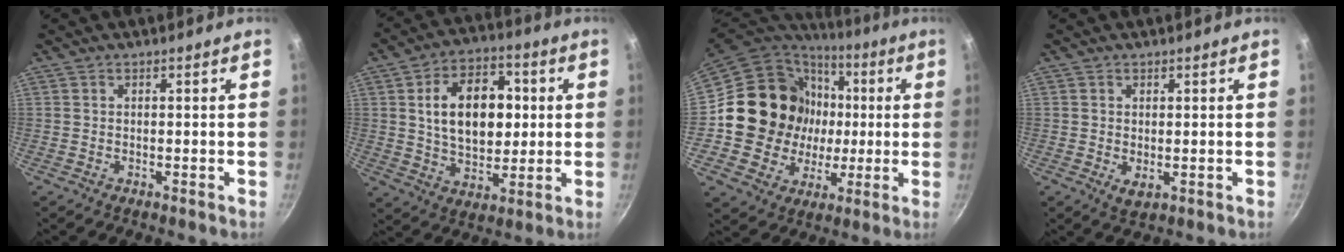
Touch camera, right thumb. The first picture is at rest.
{"total": 16.3, "force": [2.5, 10.8, 12.0], "torque": [-0.154, 0.003, 0.040]}
{"total": 20.9, "force": [1.3, 19.0, 8.6], "torque": [-0.136, 0.025, 0.033]}
{"total": 2.3, "force": [0.2, 1.4, 1.8], "torque": [-0.029, -0.010, 0.005]}